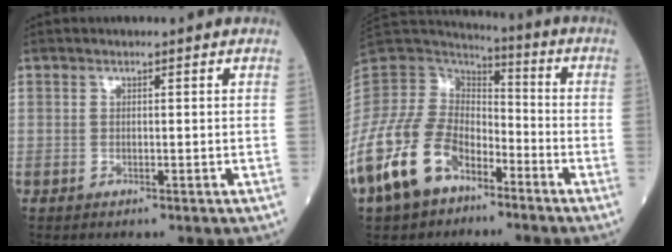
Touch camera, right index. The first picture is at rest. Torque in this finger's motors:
{"motor_torque": [1.27, -0.87, 1.05, 0.19]}